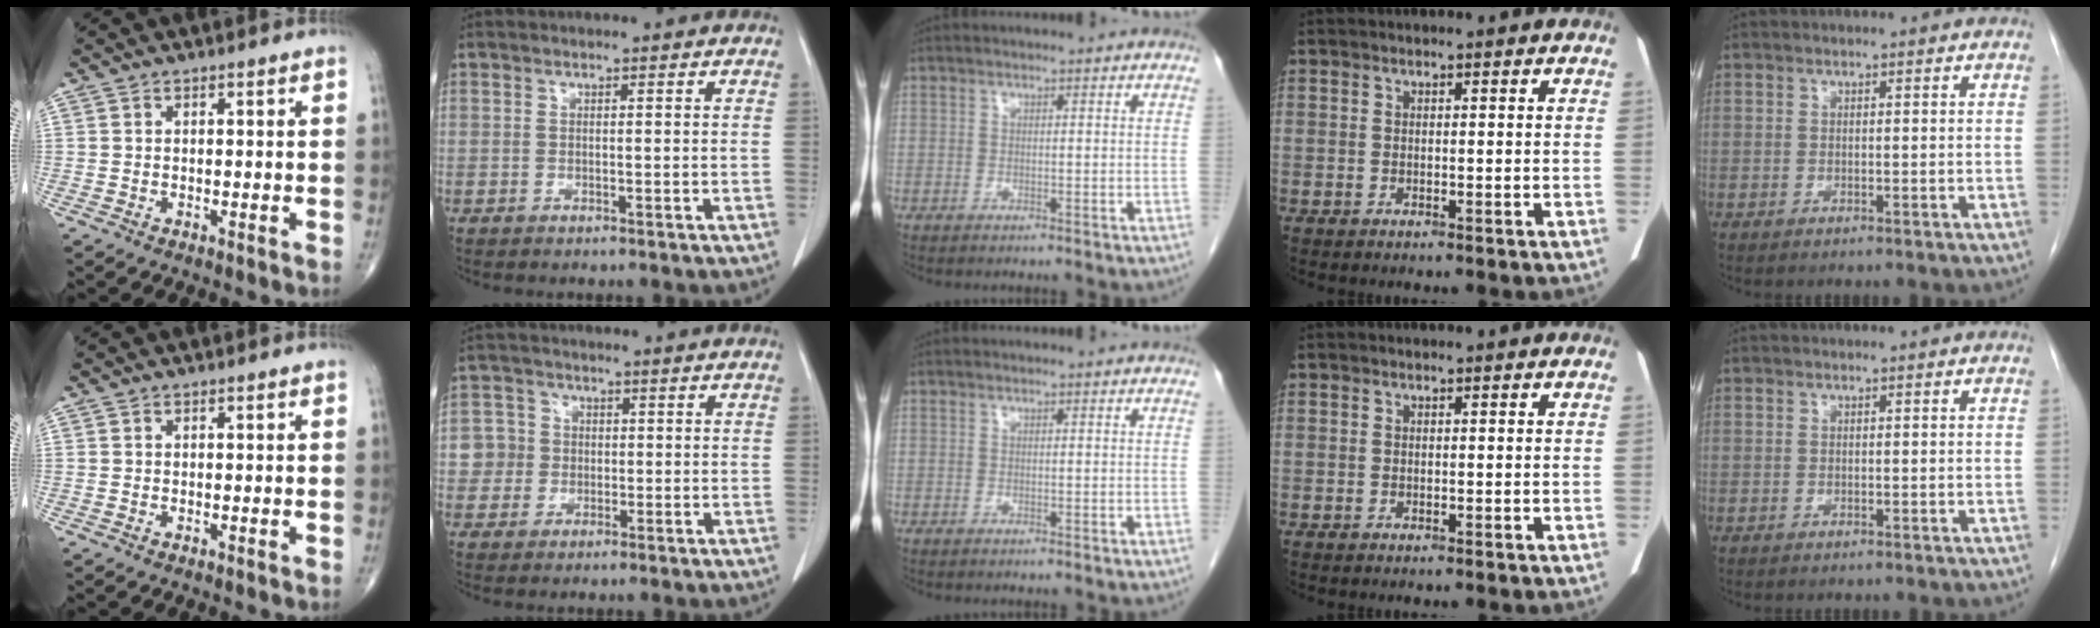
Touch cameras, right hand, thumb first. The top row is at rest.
{"index": {"total": 4.4, "force": [-0.2, 4.4, 0.2], "torque": [0.007, 0.016, -0.003]}}